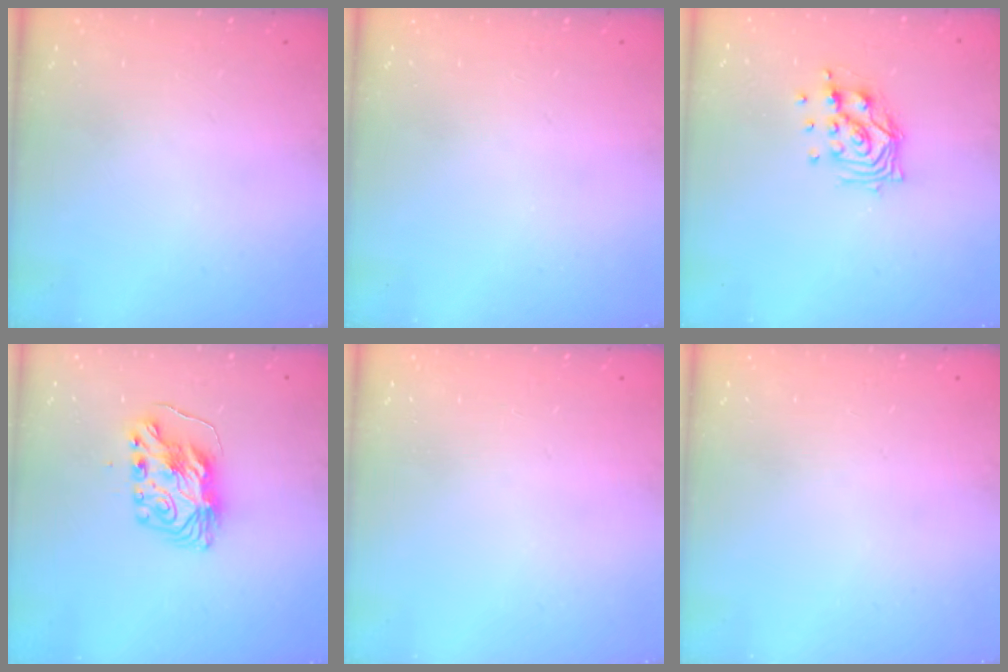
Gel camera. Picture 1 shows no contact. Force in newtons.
{"total": 0.0}
{"total": 9.6, "press": 9.6, "slide": 0.8}
{"total": 9.0, "press": 9.0, "slide": 0.6}
{"total": 0.0}
{"total": 0.0}